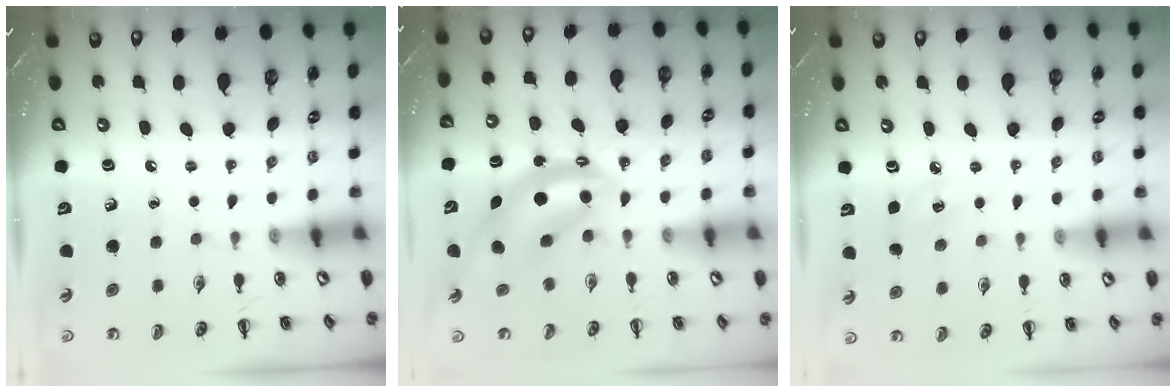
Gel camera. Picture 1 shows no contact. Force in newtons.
{"total": 6.5, "press": 6.4, "slide": 1.0}
{"total": 5.3, "press": 5.1, "slide": 1.6}